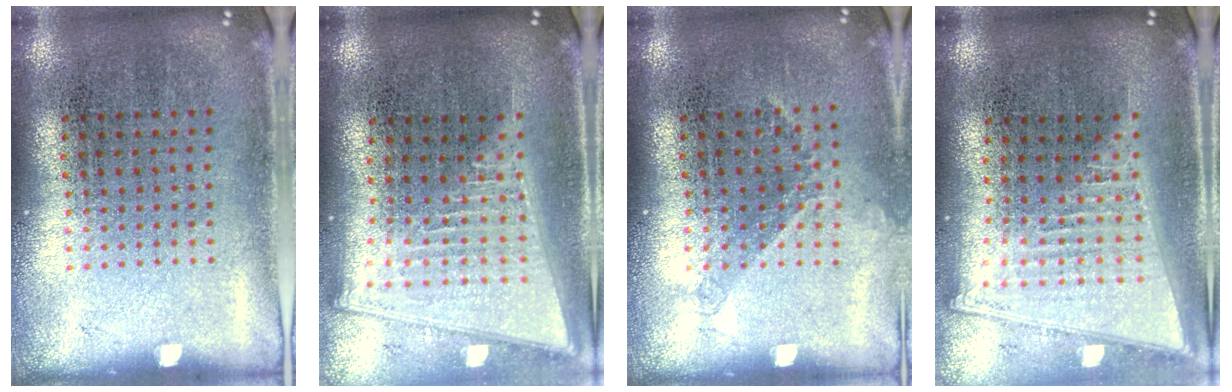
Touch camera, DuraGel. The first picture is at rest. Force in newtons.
{"total": 2.2, "press": 1.8, "slide": 1.2}
{"total": 1.2, "press": 0.9, "slide": 0.8}
{"total": 2.0, "press": 1.7, "slide": 1.0}